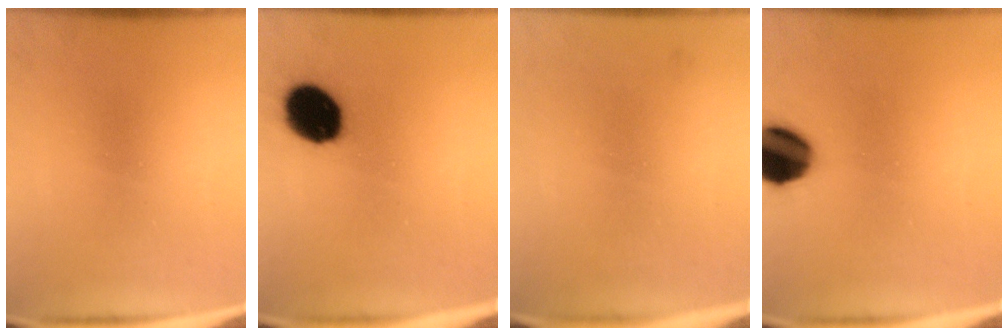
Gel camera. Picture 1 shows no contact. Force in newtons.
{"total": 14.8}
{"total": 1.1}
{"total": 13.8}